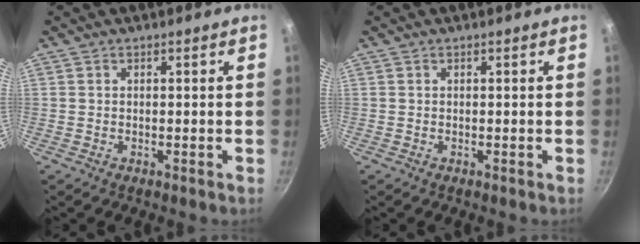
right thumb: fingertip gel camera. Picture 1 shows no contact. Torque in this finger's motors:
{"motor_torque": [-0.02, 0.02, -0.01, 0.16, 0.00]}